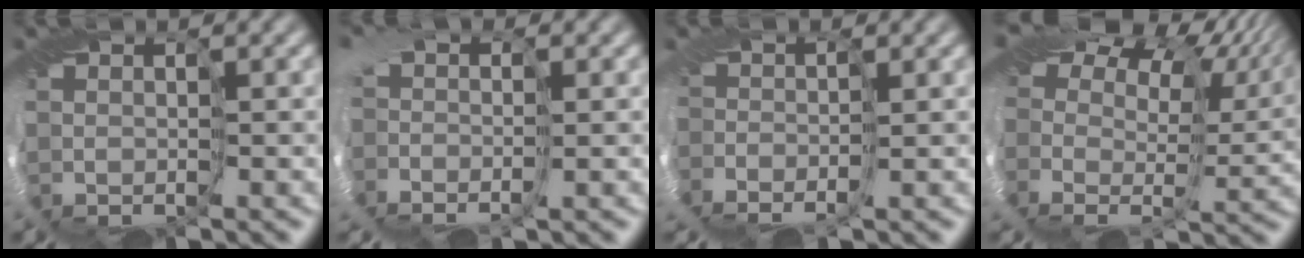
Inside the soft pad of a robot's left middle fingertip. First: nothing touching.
{"total": 2.9, "force": [-0.6, 2.0, 2.1], "torque": [-0.031, 0.003, -0.014]}
{"total": 2.4, "force": [-1.6, 1.3, 1.0], "torque": [-0.013, 0.001, -0.031]}
{"total": 13.7, "force": [7.9, 7.8, 8.1], "torque": [-0.145, 0.044, 0.127]}